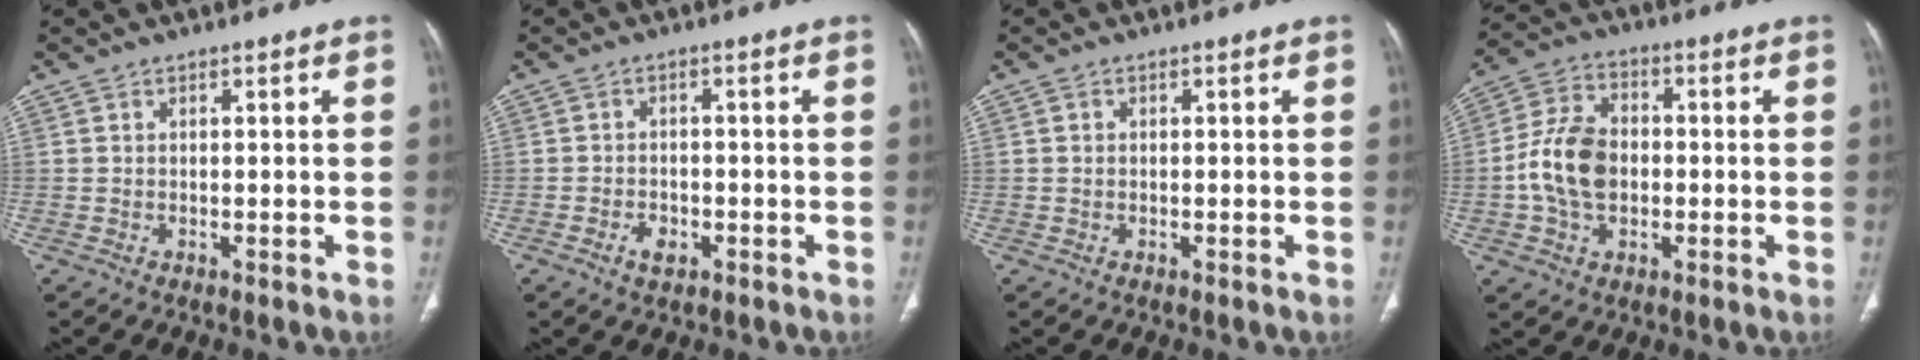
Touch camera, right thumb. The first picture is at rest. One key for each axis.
{"total": 3.0, "fx": -1.5, "fy": 1.9, "fz": 1.7, "tx": -0.027, "ty": 0.011, "tz": -0.020}
{"total": 0.7, "fx": 0.0, "fy": 0.6, "fz": 0.3, "tx": -0.002, "ty": 0.002, "tz": 0.000}
{"total": 11.6, "fx": -1.2, "fy": 8.1, "fz": 8.2, "tx": -0.146, "ty": 0.024, "tz": -0.026}